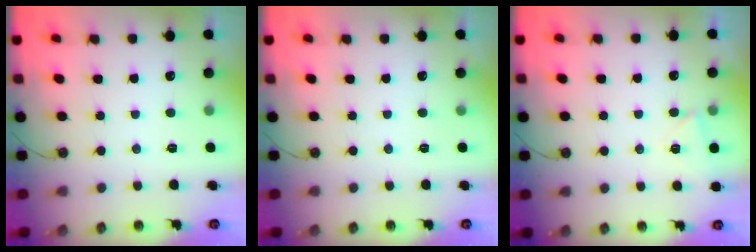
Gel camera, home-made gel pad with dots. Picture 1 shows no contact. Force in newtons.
{"total": 0.0}
{"total": 4.8, "press": 4.2, "slide": 2.3}